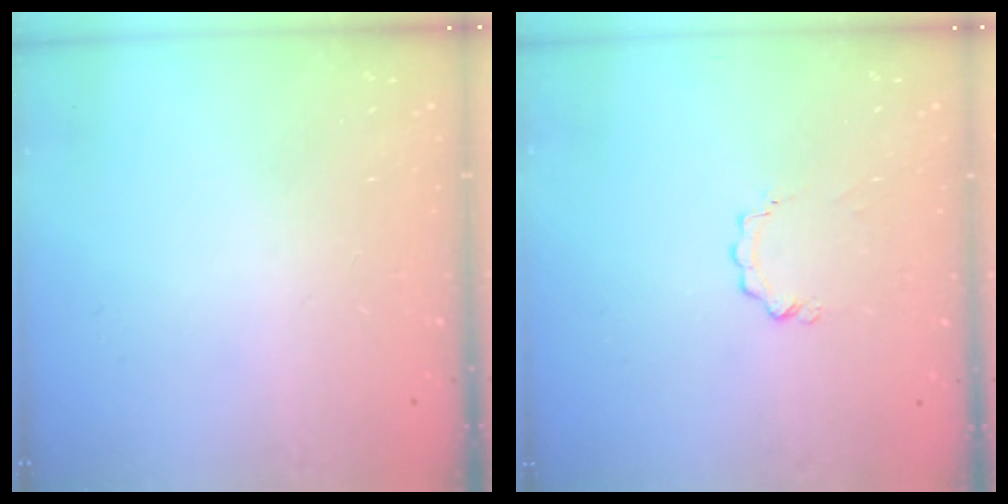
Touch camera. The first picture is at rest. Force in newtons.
{"total": 3.5, "press": 3.5, "slide": 0.3}